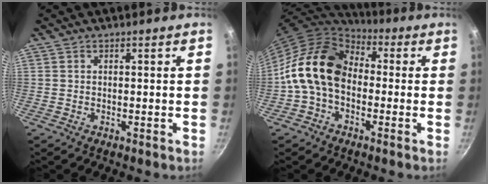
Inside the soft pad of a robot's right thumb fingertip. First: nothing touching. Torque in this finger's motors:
{"motor_torque": [1.69, 3.31, 1.43, -1.34, 0.48]}